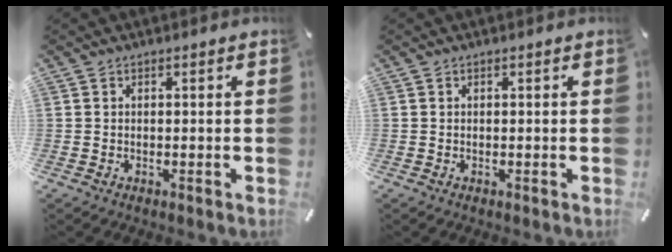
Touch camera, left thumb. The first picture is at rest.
{"total": 0.0}